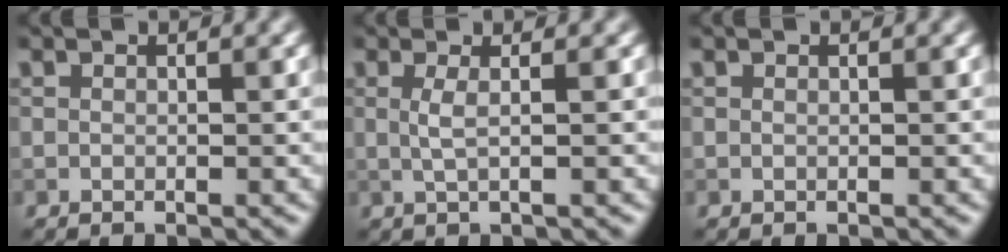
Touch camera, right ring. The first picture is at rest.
{"total": 1.9, "force": [0.2, 0.5, 1.8], "torque": [-0.033, 0.002, -0.001]}
{"total": 0.0}